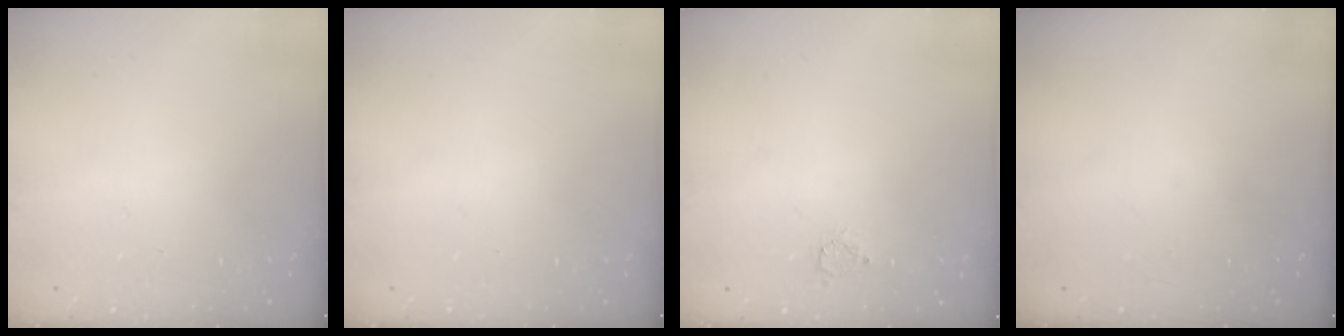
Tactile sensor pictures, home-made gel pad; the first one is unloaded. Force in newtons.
{"total": 0.0}
{"total": 2.3, "press": 2.3, "slide": 0.2}
{"total": 0.0}